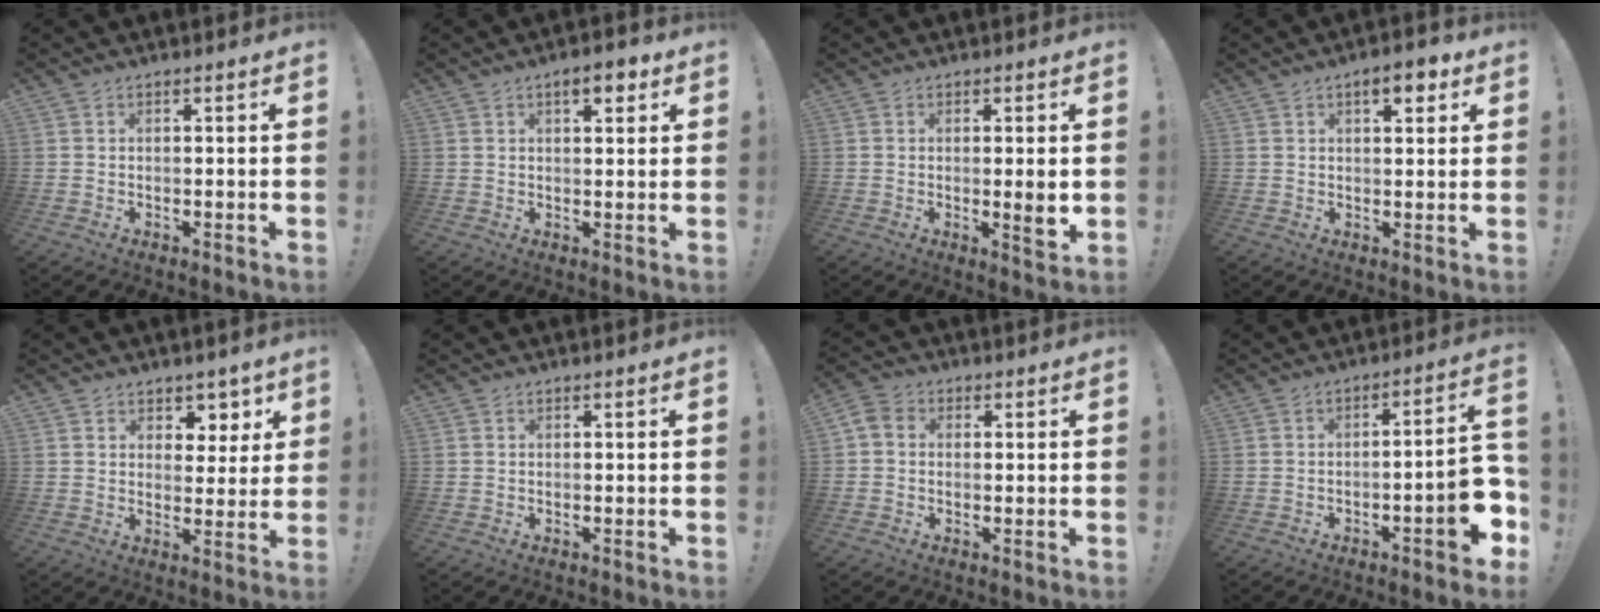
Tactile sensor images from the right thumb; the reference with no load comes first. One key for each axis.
{"total": 5.3, "fx": 2.9, "fy": 2.1, "fz": 3.9, "tx": -0.043, "ty": -0.009, "tz": 0.043}
{"total": 4.3, "fx": 0.1, "fy": 0.3, "fz": 4.3, "tx": -0.053, "ty": -0.015, "tz": 0.000}
{"total": 5.9, "fx": 3.1, "fy": 2.5, "fz": 4.4, "tx": -0.044, "ty": -0.011, "tz": 0.047}
{"total": 6.2, "fx": 4.2, "fy": 4.4, "fz": 1.0, "tx": 0.000, "ty": -0.037, "tz": 0.081}
{"total": 0.0}
{"total": 3.8, "fx": 0.1, "fy": 3.0, "fz": 2.4, "tx": -0.051, "ty": 0.009, "tz": 0.003}
{"total": 10.8, "fx": -4.6, "fy": 2.0, "fz": 9.6, "tx": -0.127, "ty": 0.017, "tz": -0.074}